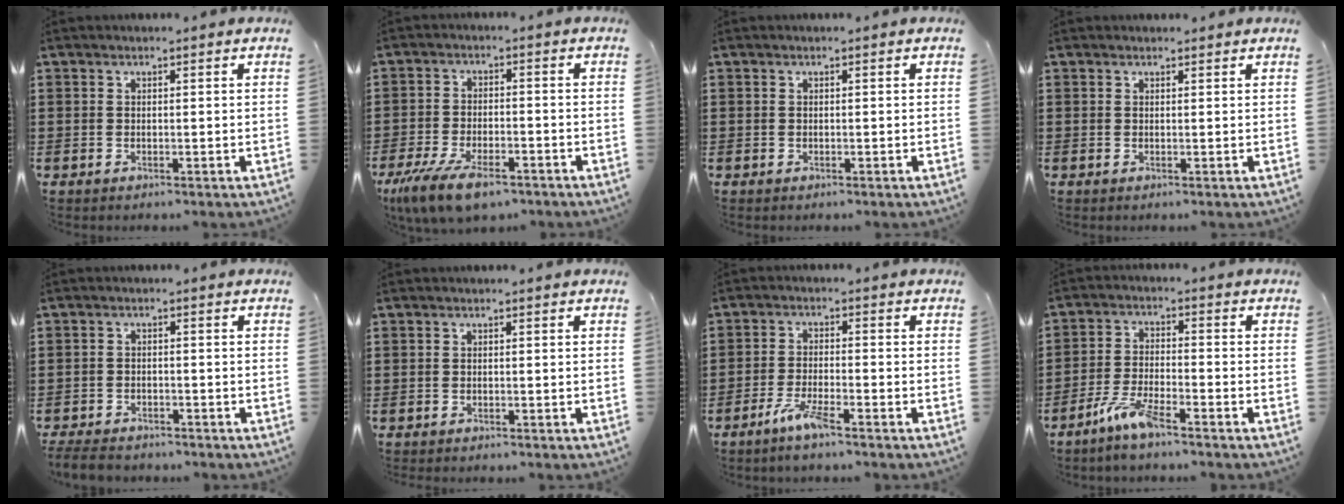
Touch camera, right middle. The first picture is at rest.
{"total": 8.0, "force": [-5.6, 2.8, 4.9], "torque": [-0.110, -0.002, -0.105]}
{"total": 0.0}
{"total": 0.6, "force": [0.5, 0.4, 0.0], "torque": [0.005, -0.002, 0.008]}
{"total": 3.3, "force": [-3.1, 0.8, 0.5], "torque": [-0.018, 0.000, -0.068]}
{"total": 0.5, "force": [-0.5, 0.1, 0.0], "torque": [0.000, 0.001, -0.011]}
{"total": 4.7, "force": [-3.3, 0.4, 3.4], "torque": [-0.074, -0.007, -0.061]}
{"total": 5.6, "force": [-4.1, 0.7, 3.7], "torque": [-0.086, -0.007, -0.081]}